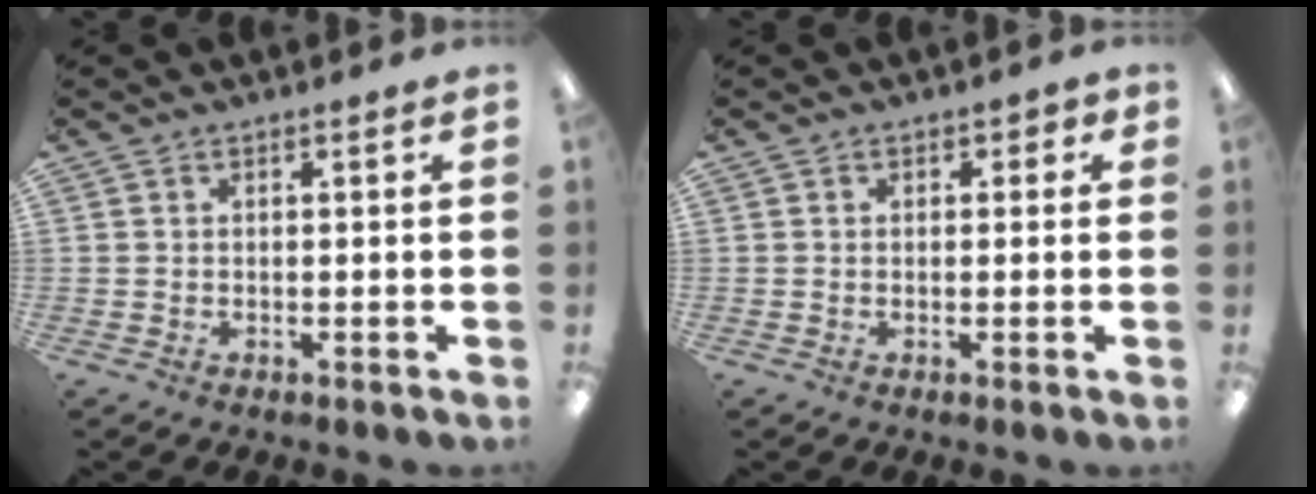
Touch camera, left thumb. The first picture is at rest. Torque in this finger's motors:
{"motor_torque": [-0.04, 0.16, -0.29, 0.12, -0.02]}